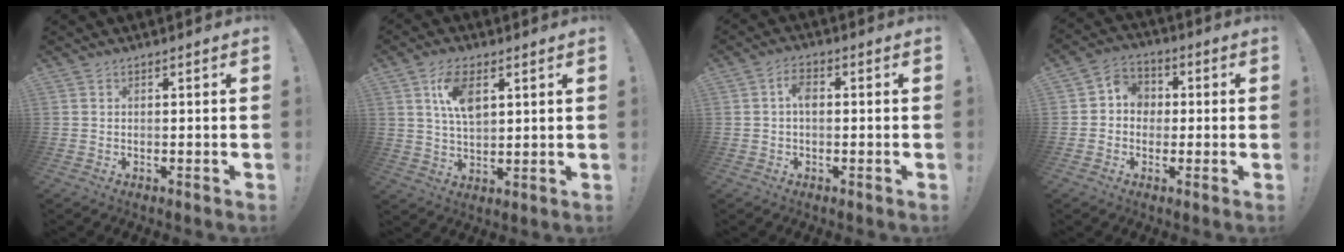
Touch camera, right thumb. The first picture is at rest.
{"total": 6.8, "force": [2.1, 3.4, 5.5], "torque": [-0.097, 0.003, 0.037]}
{"total": 4.0, "force": [0.4, 2.3, 3.3], "torque": [-0.059, 0.008, 0.005]}
{"total": 6.6, "force": [-0.7, 6.1, 2.3], "torque": [-0.034, 0.018, -0.009]}